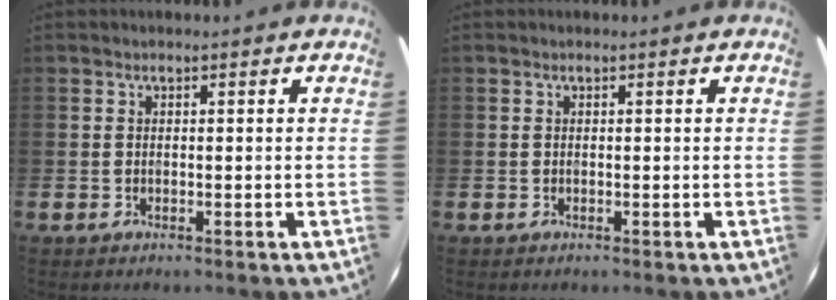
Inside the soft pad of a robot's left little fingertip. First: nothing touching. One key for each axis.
{"total": 0.0}